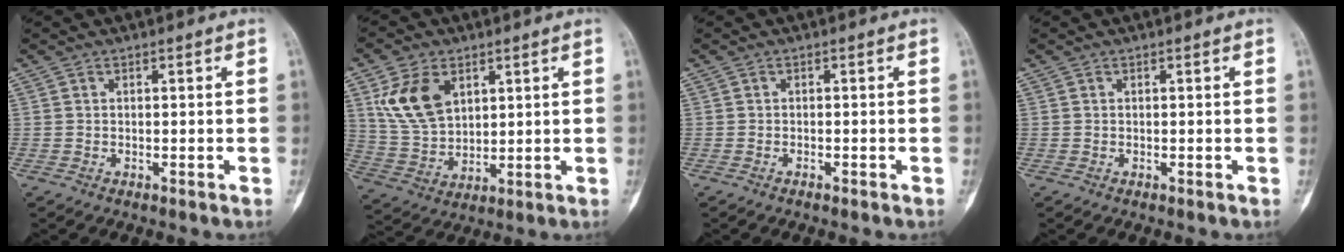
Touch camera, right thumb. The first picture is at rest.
{"total": 11.7, "force": [4.7, 7.6, 7.5], "torque": [-0.131, -0.014, 0.103]}
{"total": 0.6, "force": [-0.5, 0.2, 0.3], "torque": [-0.008, 0.006, -0.007]}
{"total": 0.0}